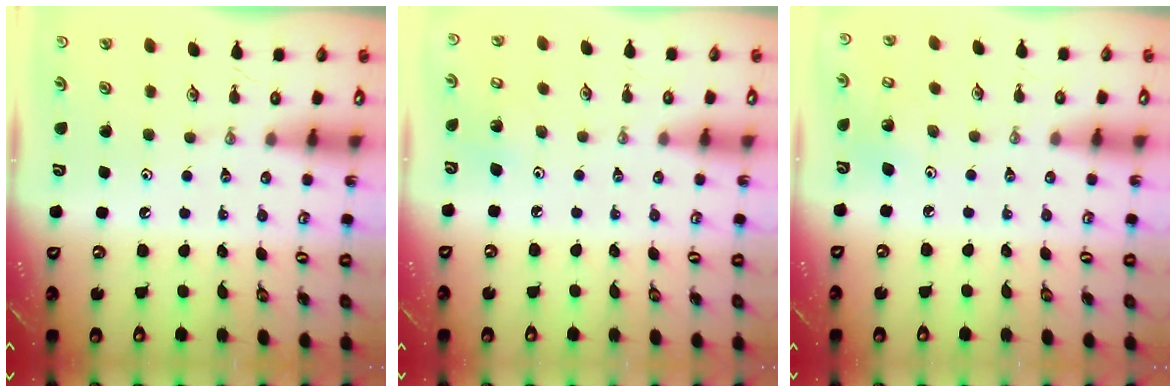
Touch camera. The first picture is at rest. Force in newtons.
{"total": 3.2, "press": 3.2, "slide": 0.2}
{"total": 5.3, "press": 5.1, "slide": 1.3}